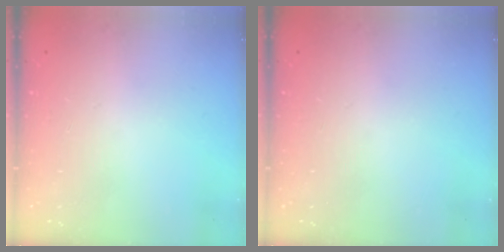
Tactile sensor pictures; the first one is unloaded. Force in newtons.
{"total": 0.0}